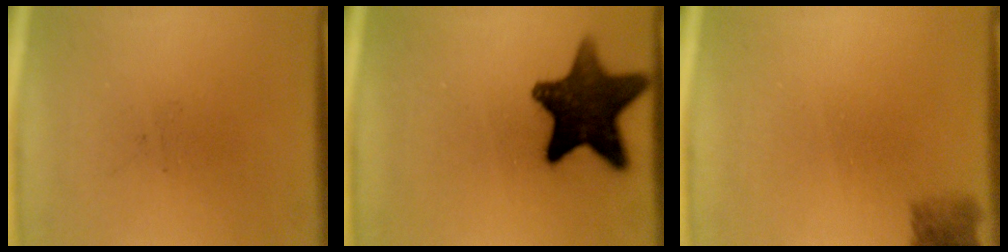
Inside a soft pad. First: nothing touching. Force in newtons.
{"total": 14.4}
{"total": 2.7}